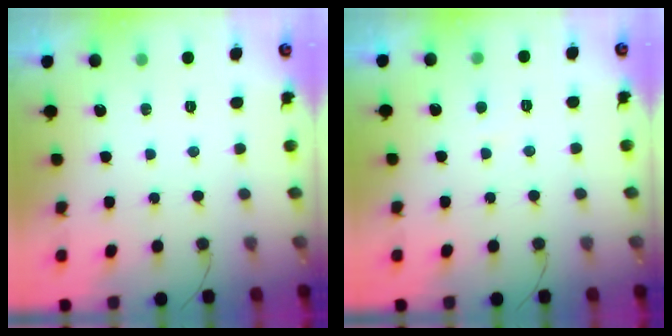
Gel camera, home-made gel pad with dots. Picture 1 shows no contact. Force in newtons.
{"total": 1.7, "press": 1.7, "slide": 0.1}